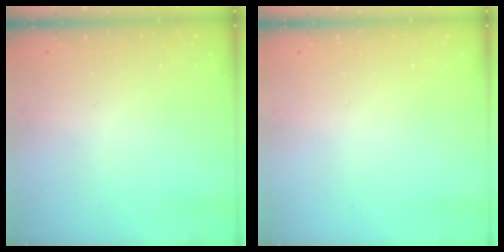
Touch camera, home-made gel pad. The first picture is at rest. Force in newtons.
{"total": 0.0}